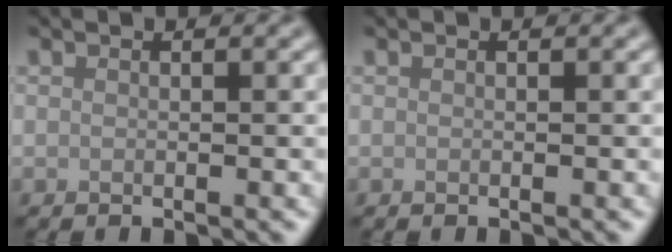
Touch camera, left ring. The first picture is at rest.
{"total": 0.0}